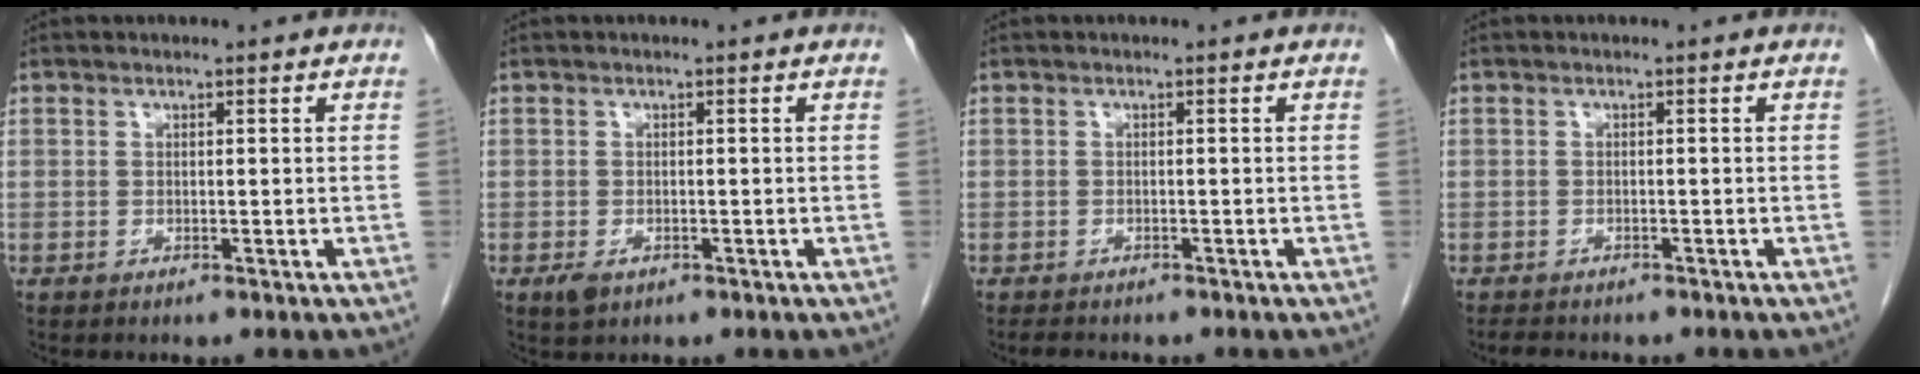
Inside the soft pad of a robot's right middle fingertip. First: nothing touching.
{"total": 1.8, "force": [-0.8, 1.0, 1.2], "torque": [-0.027, -0.002, -0.006]}
{"total": 2.8, "force": [-2.4, 0.9, 1.1], "torque": [-0.023, -0.008, -0.031]}
{"total": 3.3, "force": [-2.9, 1.0, 1.2], "torque": [-0.025, -0.008, -0.040]}